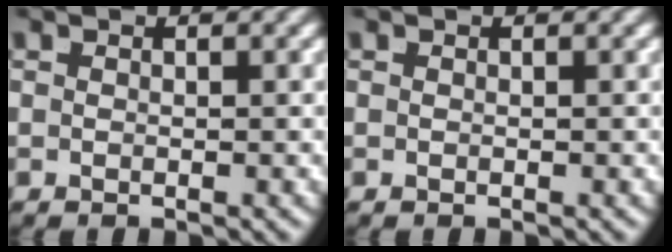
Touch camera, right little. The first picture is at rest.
{"total": 0.0}